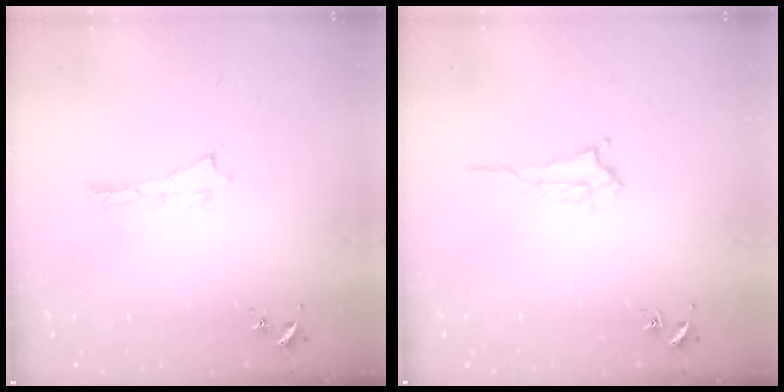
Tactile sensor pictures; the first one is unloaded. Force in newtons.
{"total": 1.6, "press": 1.6, "slide": 0.3}